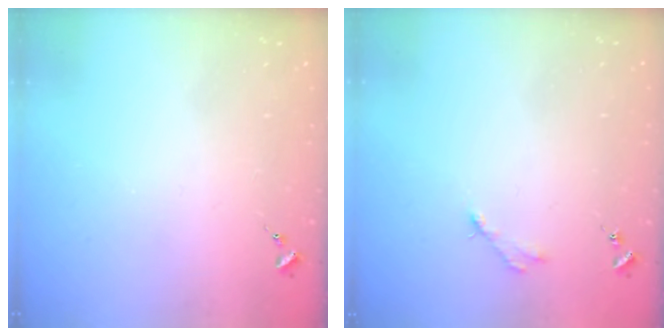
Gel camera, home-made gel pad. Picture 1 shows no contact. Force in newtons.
{"total": 2.8, "press": 2.8, "slide": 0.4}